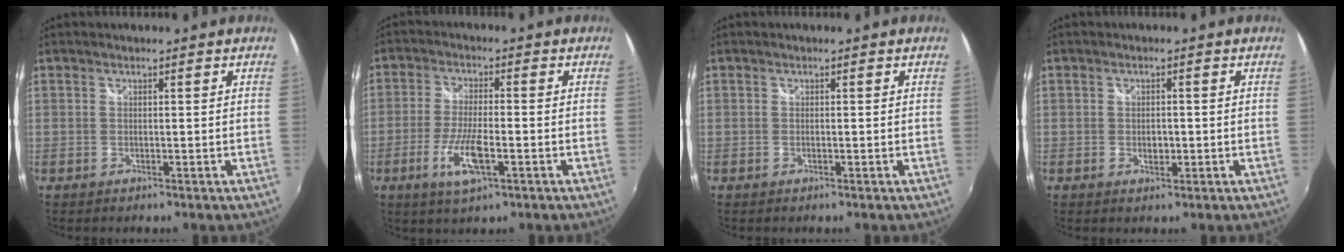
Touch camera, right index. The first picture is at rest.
{"total": 8.1, "force": [-3.2, 1.7, 7.2], "torque": [-0.153, -0.011, -0.062]}
{"total": 0.0}
{"total": 2.1, "force": [-0.4, 1.4, 1.5], "torque": [-0.025, 0.000, -0.007]}